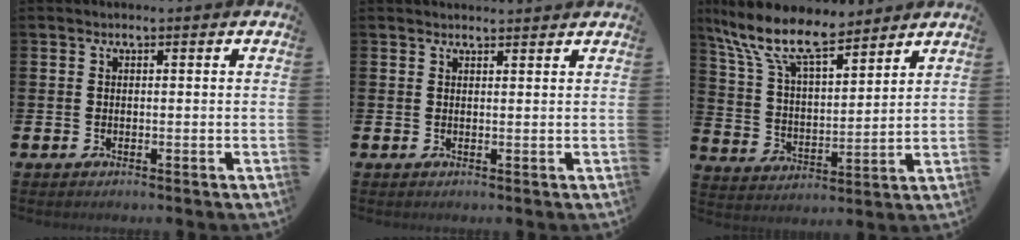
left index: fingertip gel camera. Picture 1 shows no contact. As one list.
[{"total": 1.4, "force": [1.4, 0.0, 0.0], "torque": [0.012, -0.010, 0.023]}, {"total": 11.3, "force": [9.1, 3.6, 5.6], "torque": [-0.146, -0.041, 0.164]}]